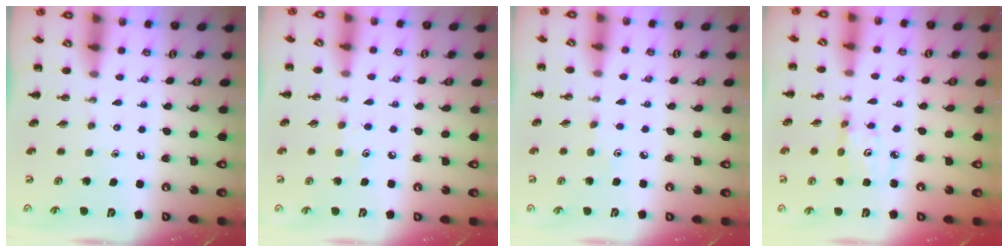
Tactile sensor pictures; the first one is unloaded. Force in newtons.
{"total": 4.6, "press": 4.3, "slide": 1.4}
{"total": 2.8, "press": 2.7, "slide": 0.8}
{"total": 2.8, "press": 2.8, "slide": 0.4}